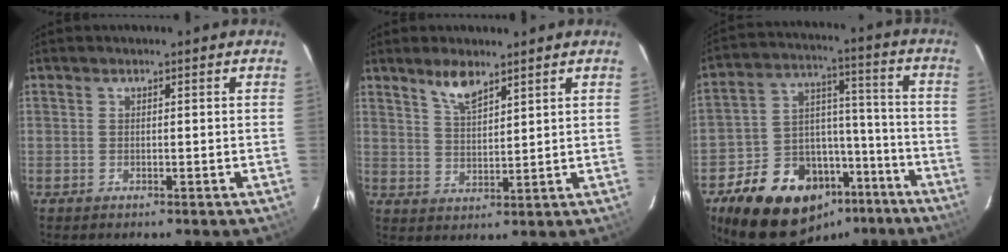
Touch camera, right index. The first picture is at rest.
{"total": 5.2, "force": [4.0, 1.4, 3.0], "torque": [-0.055, -0.001, 0.078]}
{"total": 20.5, "force": [-13.6, 12.9, 8.3], "torque": [-0.177, 0.060, -0.184]}